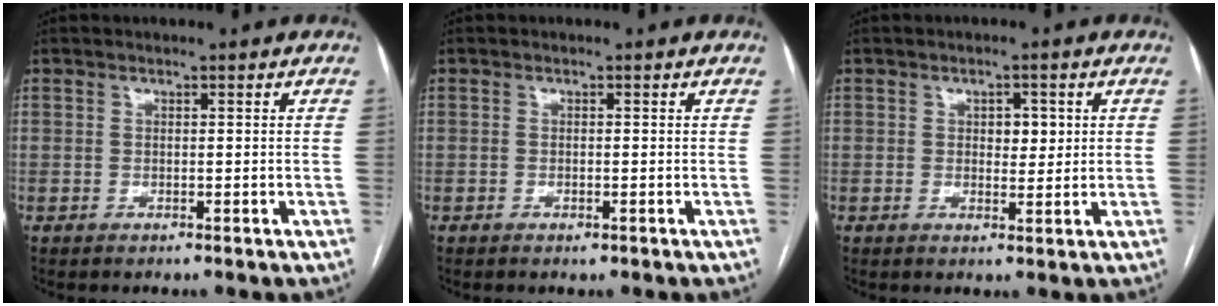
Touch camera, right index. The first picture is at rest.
{"total": 0.6, "force": [-0.4, 0.1, 0.5], "torque": [-0.007, -0.001, -0.005]}
{"total": 2.9, "force": [0.7, 1.6, 2.3], "torque": [-0.028, 0.001, 0.010]}